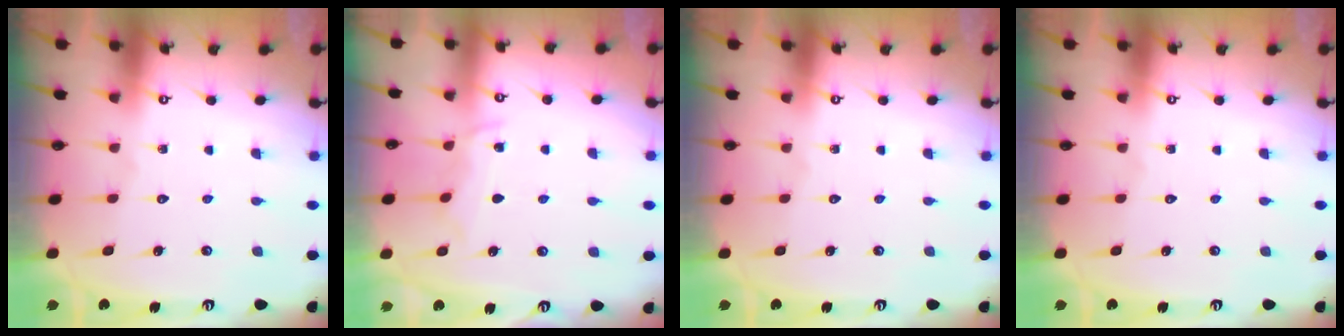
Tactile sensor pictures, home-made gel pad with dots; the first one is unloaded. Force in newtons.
{"total": 5.6, "press": 5.6, "slide": 0.6}
{"total": 0.0}
{"total": 0.0}